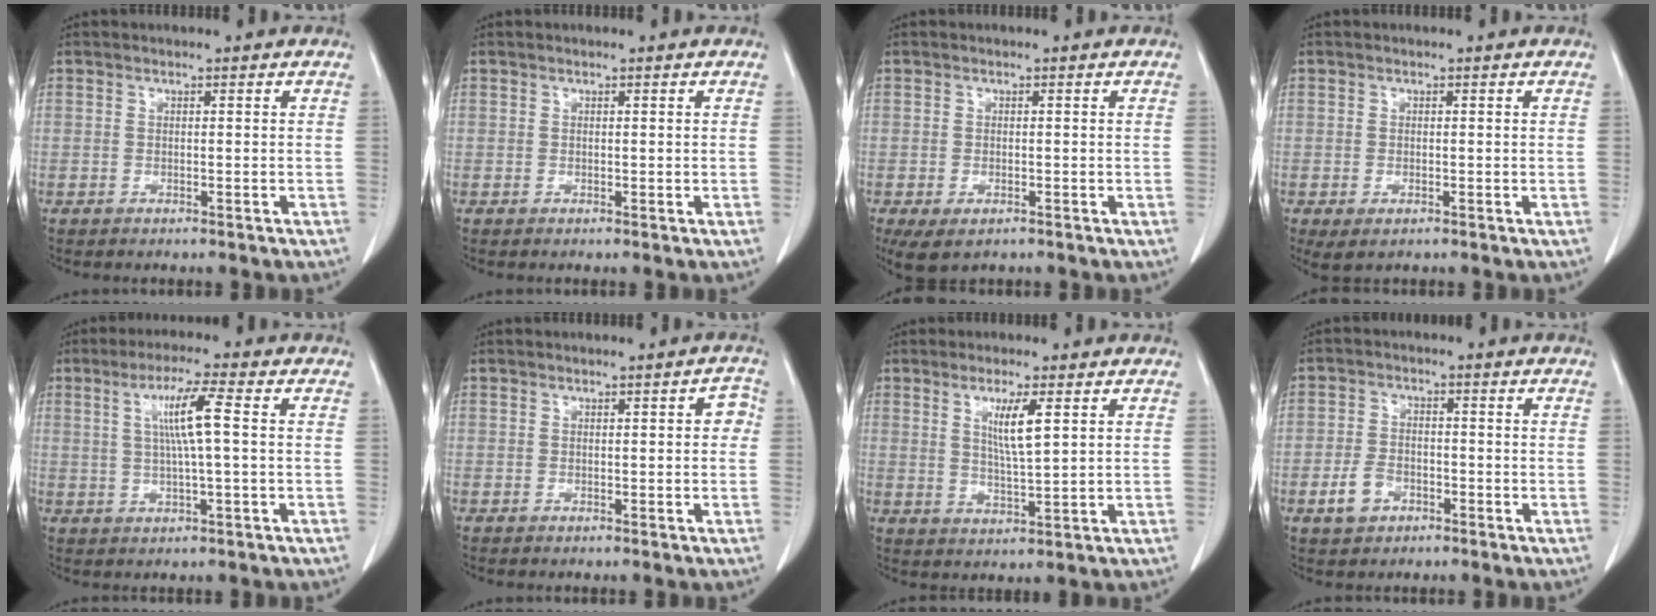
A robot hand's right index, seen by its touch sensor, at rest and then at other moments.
{"total": 0.0}
{"total": 3.8, "force": [-1.7, 1.9, 2.8], "torque": [-0.054, -0.009, -0.021]}
{"total": 2.2, "force": [-0.7, 1.1, 1.8], "torque": [-0.033, -0.005, -0.006]}
{"total": 6.9, "force": [1.4, -0.3, 6.7], "torque": [-0.122, 0.007, 0.026]}
{"total": 2.6, "force": [0.4, 1.1, 2.4], "torque": [-0.016, 0.013, 0.002]}
{"total": 5.6, "force": [2.1, 0.2, 5.2], "torque": [-0.096, -0.009, 0.041]}
{"total": 4.4, "force": [-2.0, 3.0, 2.6], "torque": [-0.051, 0.005, -0.035]}